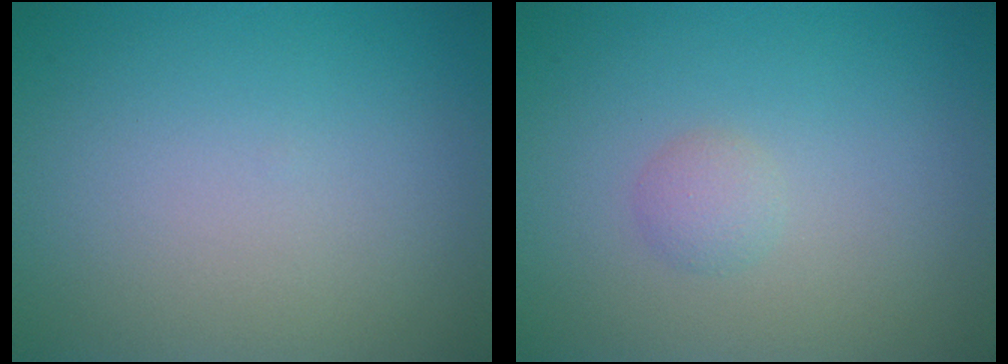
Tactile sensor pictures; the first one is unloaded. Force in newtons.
{"total": 1.1, "press": 1.1, "slide": 0.0}